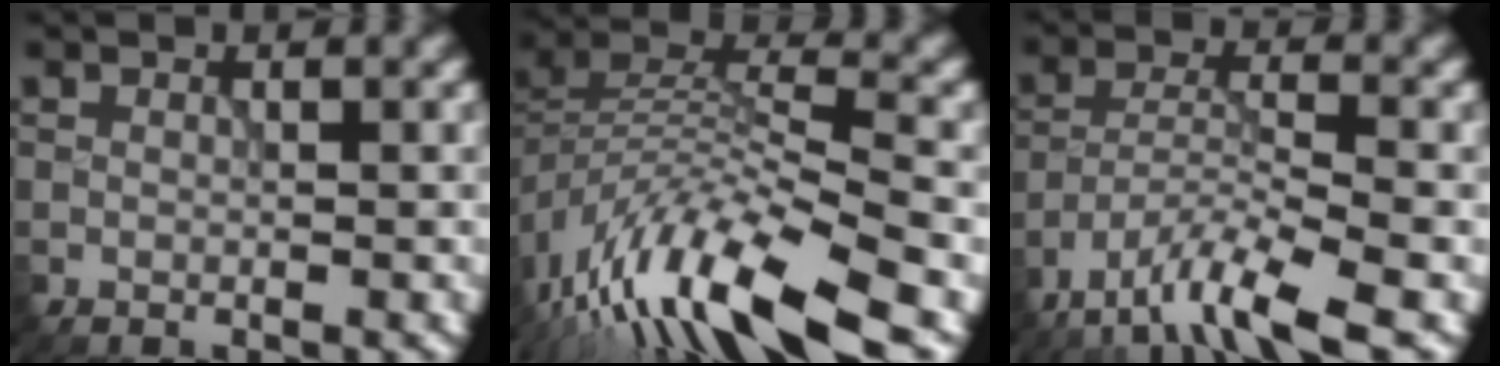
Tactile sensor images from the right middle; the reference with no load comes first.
{"total": 13.3, "force": [-8.6, 4.0, 9.4], "torque": [-0.185, -0.002, -0.156]}
{"total": 6.5, "force": [-4.8, 0.9, 4.3], "torque": [-0.072, -0.003, -0.096]}